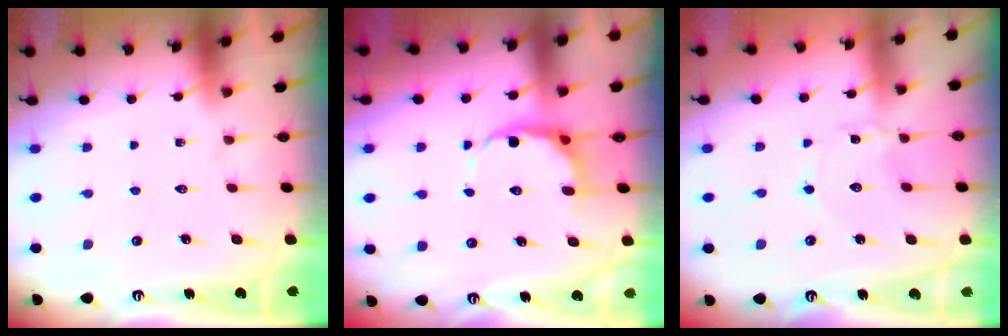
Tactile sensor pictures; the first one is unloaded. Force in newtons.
{"total": 7.0, "press": 6.6, "slide": 2.2}
{"total": 1.0, "press": 1.0, "slide": 0.1}